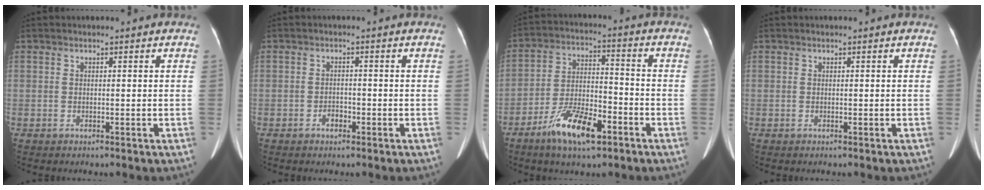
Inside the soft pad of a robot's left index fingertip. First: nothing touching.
{"total": 1.5, "force": [-0.9, 0.9, 0.7], "torque": [-0.010, 0.004, -0.014]}
{"total": 10.7, "force": [-6.3, 3.4, 8.0], "torque": [-0.156, -0.001, -0.111]}
{"total": 0.0}